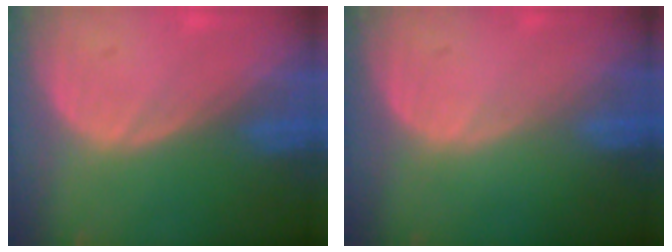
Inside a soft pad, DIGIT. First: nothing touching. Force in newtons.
{"total": 0.0}